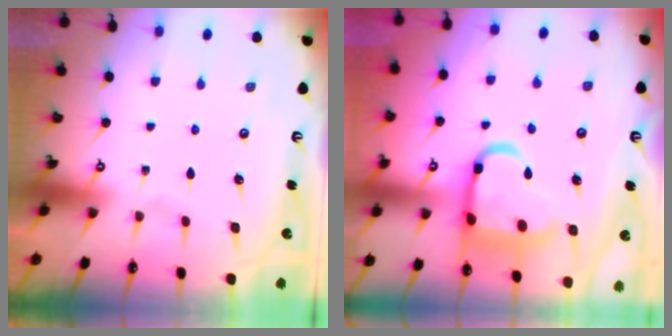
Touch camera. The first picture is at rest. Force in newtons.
{"total": 16.0, "press": 15.9, "slide": 1.6}